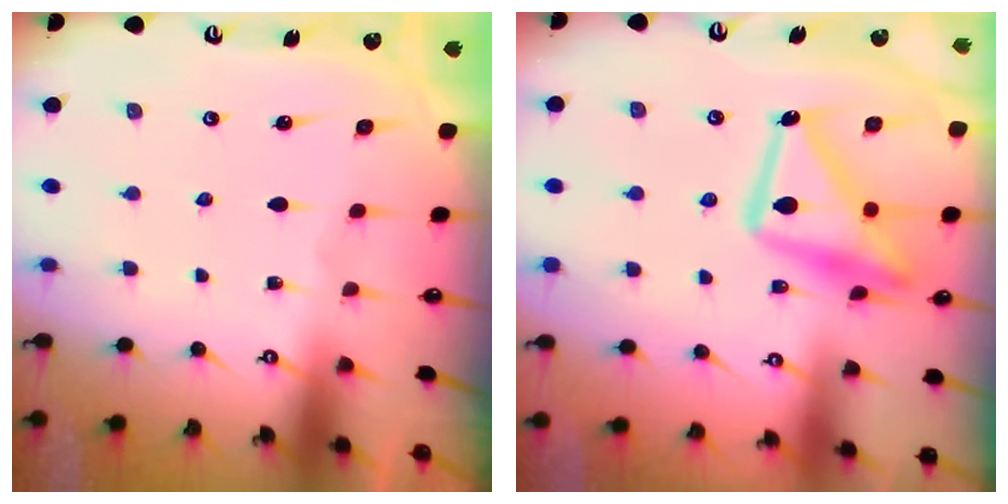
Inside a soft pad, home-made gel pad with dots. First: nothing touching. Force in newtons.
{"total": 17.6, "press": 17.5, "slide": 1.2}